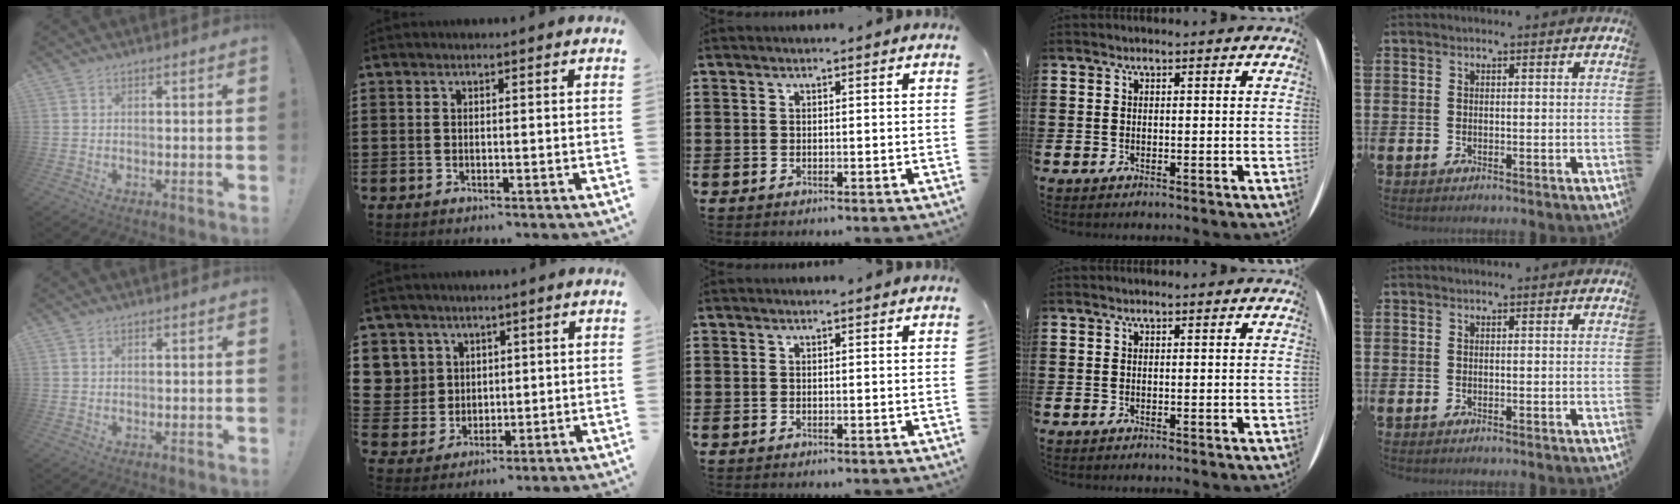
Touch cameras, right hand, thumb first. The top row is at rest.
{"thumb": {"total": 0.5, "force": [0.4, 0.3, 0.1], "torque": [0.005, -0.003, 0.006]}, "index": {"total": 6.5, "force": [2.0, 6.1, 0.4], "torque": [-0.050, 0.007, 0.040]}}